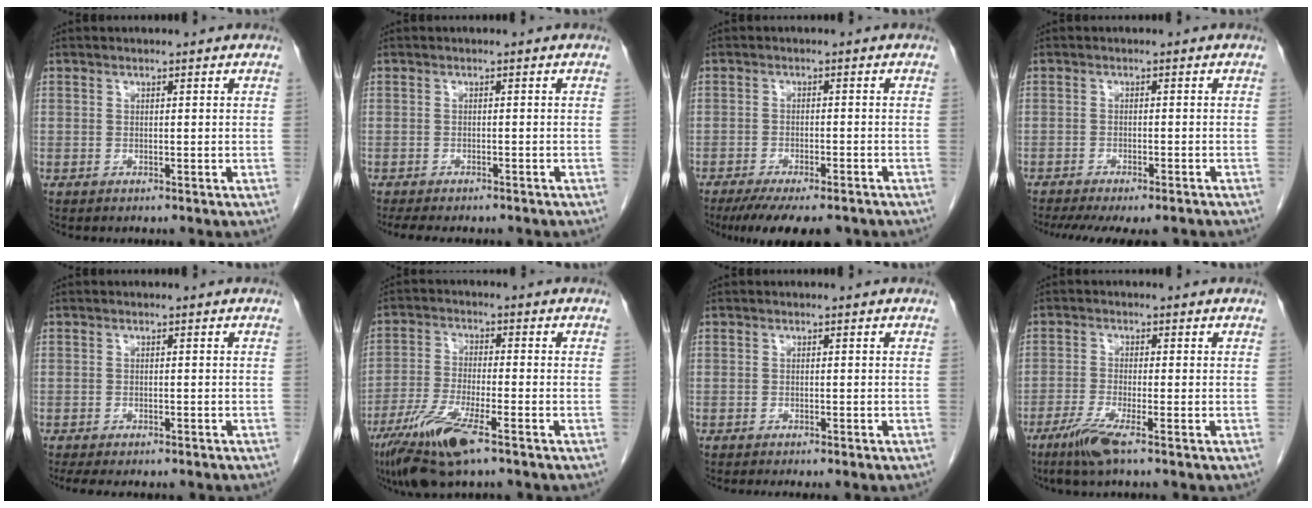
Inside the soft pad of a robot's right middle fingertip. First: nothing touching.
{"total": 9.4, "force": [-8.0, 2.4, 4.3], "torque": [-0.056, -0.006, -0.099]}
{"total": 11.3, "force": [-9.1, 2.7, 6.1], "torque": [-0.086, -0.015, -0.130]}
{"total": 13.1, "force": [-11.1, 3.2, 6.3], "torque": [-0.122, -0.016, -0.146]}
{"total": 7.6, "force": [-6.4, 2.0, 3.7], "torque": [-0.047, -0.004, -0.081]}
{"total": 10.1, "force": [-6.2, 1.3, 8.0], "torque": [-0.165, -0.026, -0.112]}
{"total": 2.7, "force": [-2.3, 0.0, 1.5], "torque": [-0.016, -0.003, -0.028]}
{"total": 4.6, "force": [-2.9, -0.2, 3.5], "torque": [-0.075, -0.014, -0.063]}